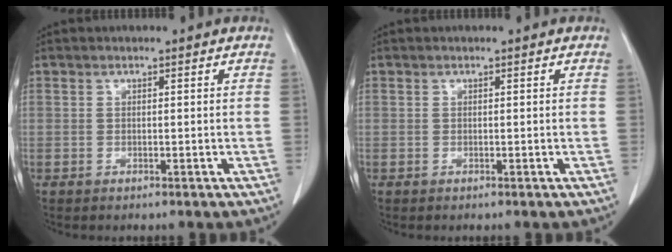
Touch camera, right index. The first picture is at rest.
{"total": 0.0}